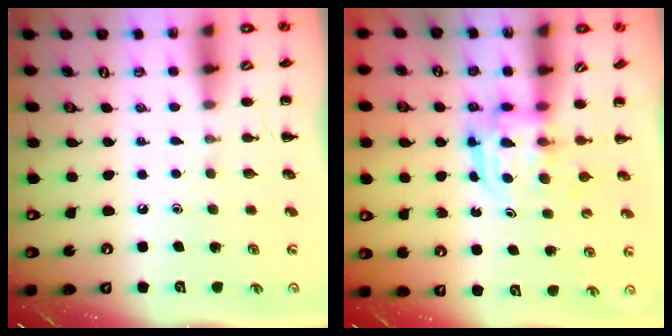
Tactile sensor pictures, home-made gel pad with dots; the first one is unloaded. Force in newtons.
{"total": 3.1, "press": 3.1, "slide": 0.2}